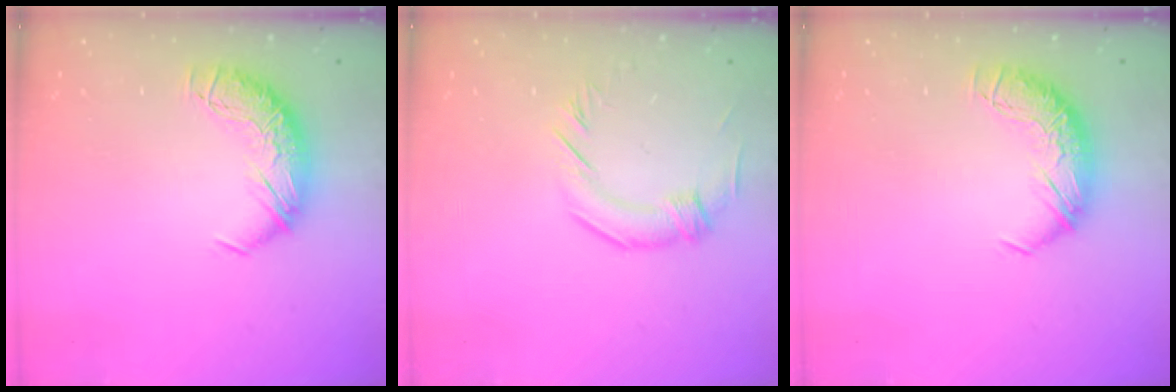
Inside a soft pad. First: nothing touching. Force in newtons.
{"total": 2.3, "press": 1.9, "slide": 1.4}
{"total": 0.0}